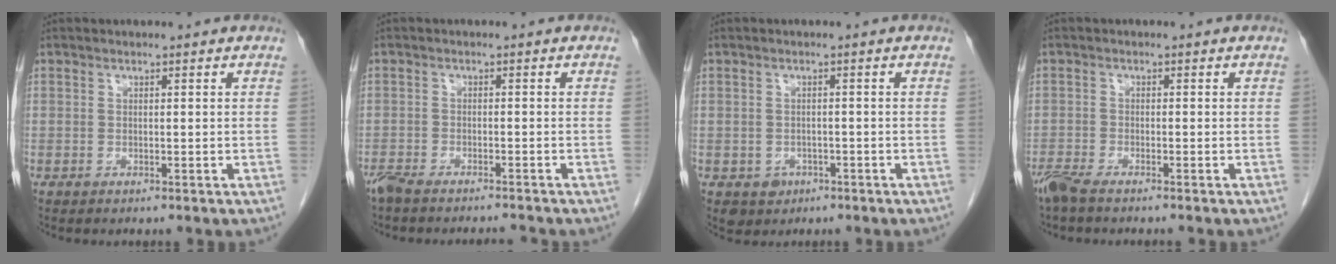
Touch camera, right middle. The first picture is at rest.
{"total": 5.4, "force": [-5.1, 0.1, 1.9], "torque": [-0.031, -0.009, -0.084]}
{"total": 3.2, "force": [-1.4, 2.7, 0.8], "torque": [-0.009, 0.004, -0.014]}
{"total": 3.7, "force": [-3.1, 0.2, 2.0], "torque": [-0.041, -0.009, -0.058]}